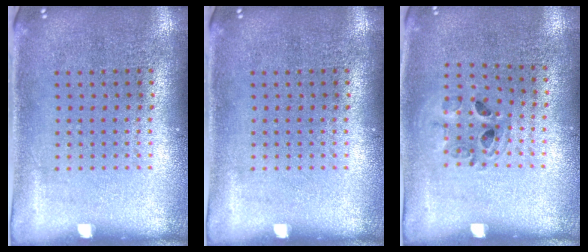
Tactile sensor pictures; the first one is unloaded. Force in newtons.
{"total": 0.0}
{"total": 0.9, "press": 0.9, "slide": 0.2}